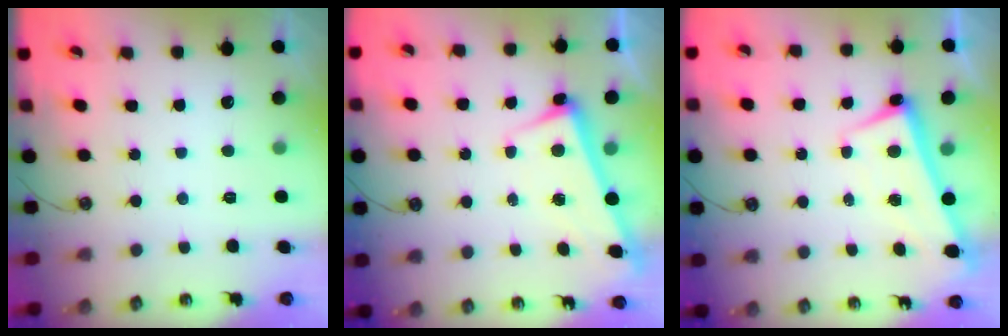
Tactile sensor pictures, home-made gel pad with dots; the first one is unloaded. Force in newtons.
{"total": 2.6, "press": 2.5, "slide": 0.6}
{"total": 2.4, "press": 2.3, "slide": 0.7}